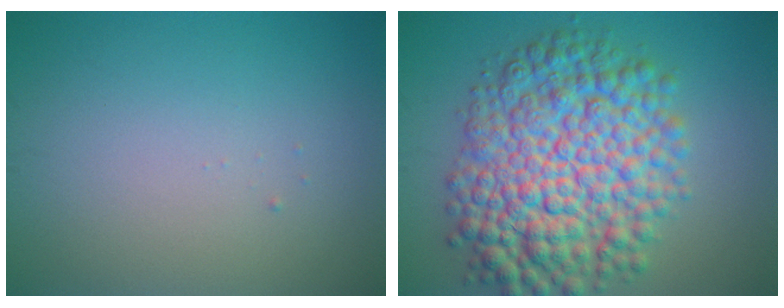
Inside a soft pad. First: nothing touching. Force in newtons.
{"total": 11.6, "press": 11.6, "slide": 0.2}